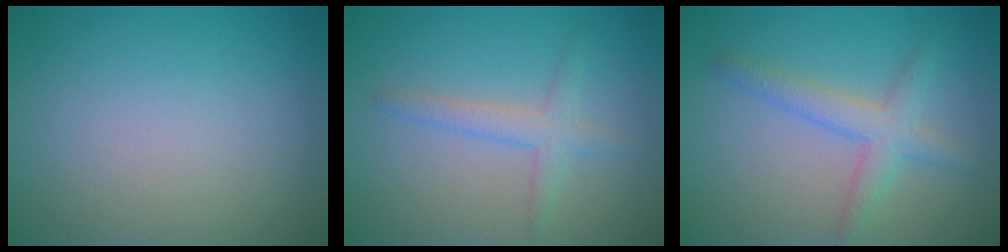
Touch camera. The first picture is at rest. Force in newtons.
{"total": 2.2, "press": 2.2, "slide": 0.0}
{"total": 3.0, "press": 3.0, "slide": 0.1}